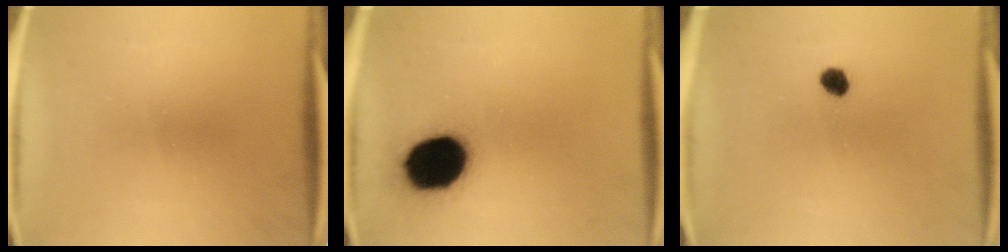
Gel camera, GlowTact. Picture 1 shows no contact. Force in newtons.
{"total": 17.4}
{"total": 2.5}